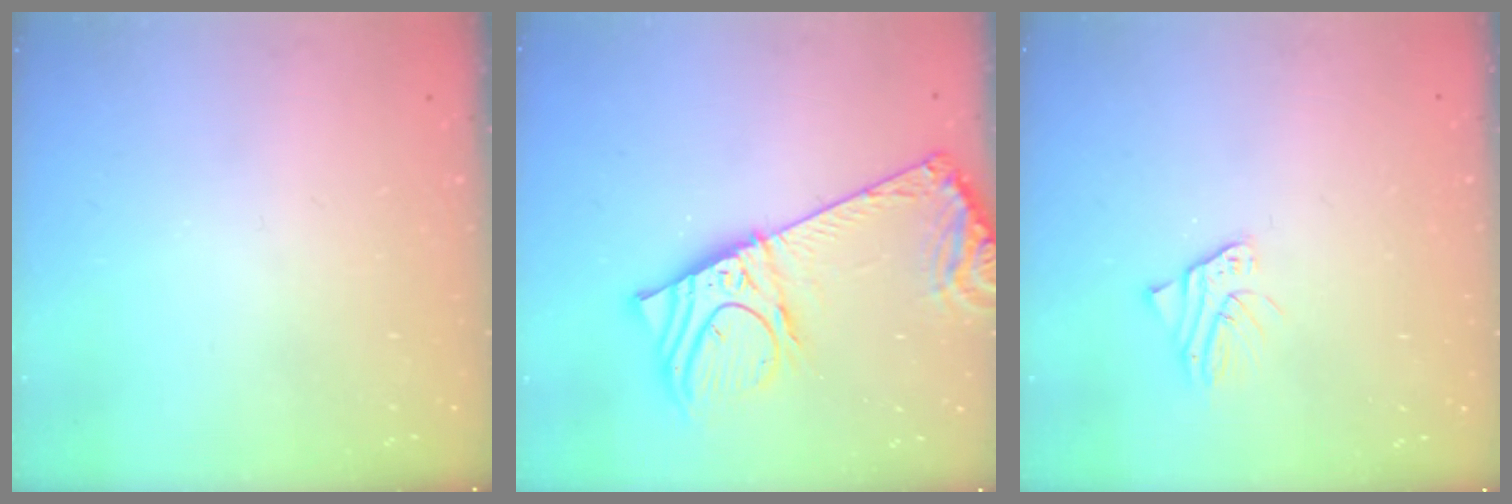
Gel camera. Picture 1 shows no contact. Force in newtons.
{"total": 18.3, "press": 17.8, "slide": 3.8}
{"total": 2.7, "press": 2.6, "slide": 0.3}